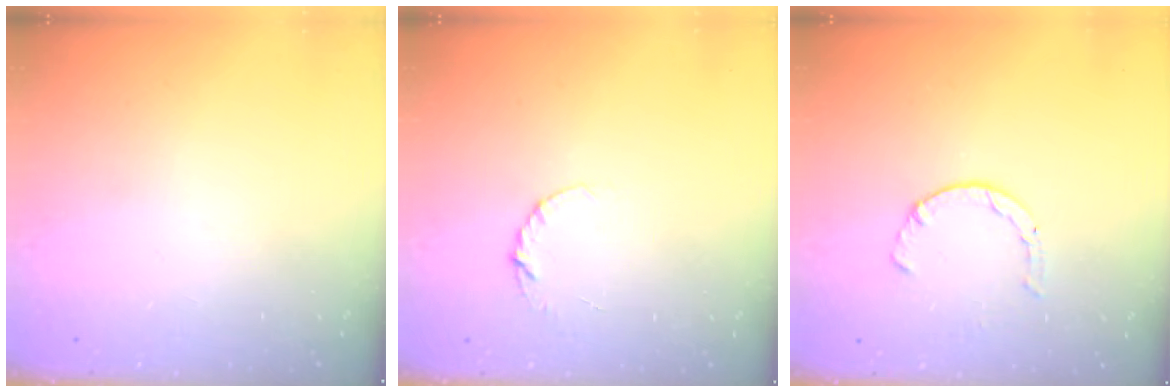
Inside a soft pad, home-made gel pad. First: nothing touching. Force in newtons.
{"total": 3.5, "press": 3.4, "slide": 0.4}
{"total": 2.1, "press": 2.1, "slide": 0.5}